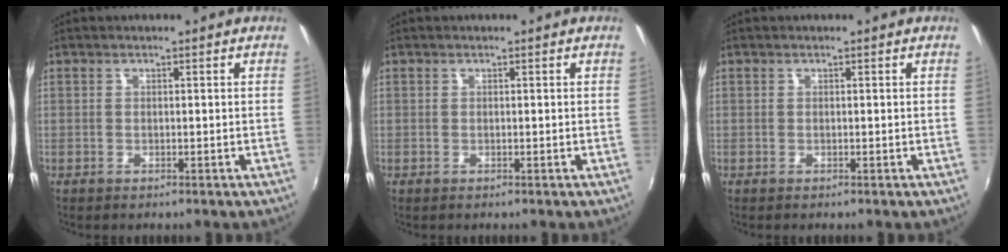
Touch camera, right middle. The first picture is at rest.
{"total": 0.0}
{"total": 0.0}